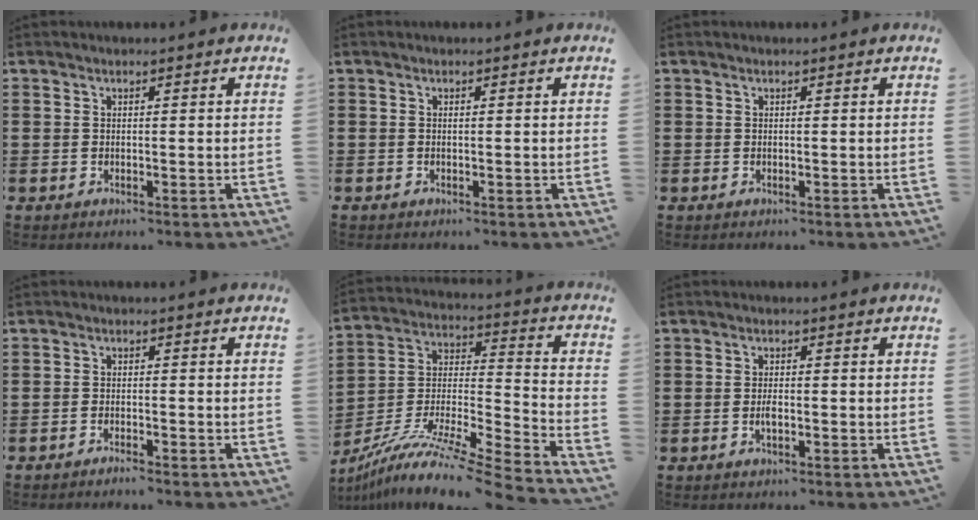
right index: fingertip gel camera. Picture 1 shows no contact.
{"total": 0.0}
{"total": 0.0}
{"total": 1.2, "force": [-1.2, 0.0, 0.3], "torque": [-0.007, 0.001, -0.022]}
{"total": 10.9, "force": [-9.3, 0.0, 5.7], "torque": [-0.098, 0.004, -0.182]}
{"total": 1.9, "force": [-0.5, 0.7, 1.7], "torque": [-0.033, 0.000, -0.010]}